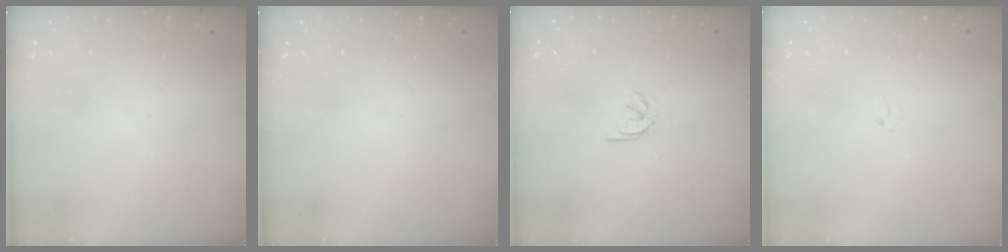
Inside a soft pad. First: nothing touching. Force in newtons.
{"total": 0.0}
{"total": 2.2, "press": 2.2, "slide": 0.5}
{"total": 0.0}